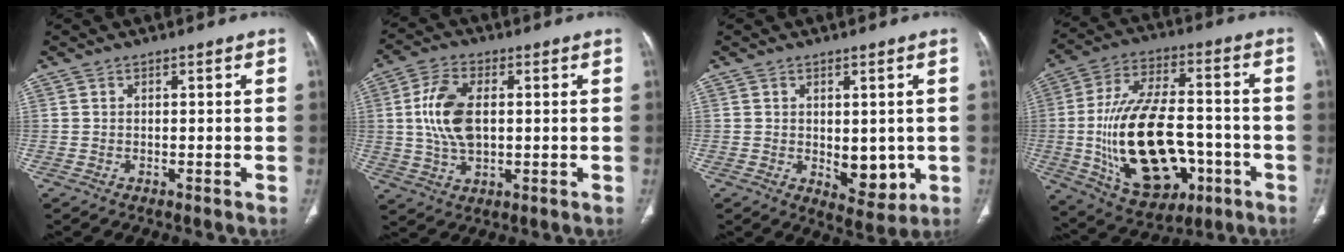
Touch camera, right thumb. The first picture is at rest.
{"total": 10.6, "force": [1.2, 6.1, 8.7], "torque": [-0.176, 0.002, 0.026]}
{"total": 7.0, "force": [-0.7, 4.2, 5.6], "torque": [-0.046, -0.015, 0.006]}
{"total": 24.2, "force": [-5.0, 13.8, 19.2], "torque": [-0.331, 0.025, -0.060]}